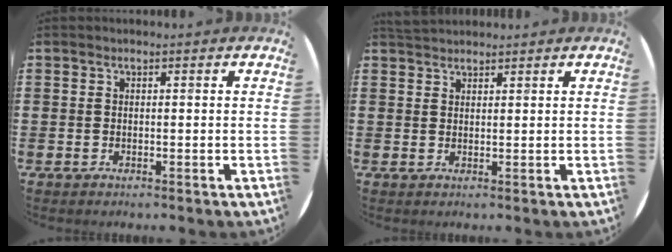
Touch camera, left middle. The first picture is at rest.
{"total": 1.6, "force": [1.6, 0.3, 0.1], "torque": [-0.005, 0.004, 0.031]}